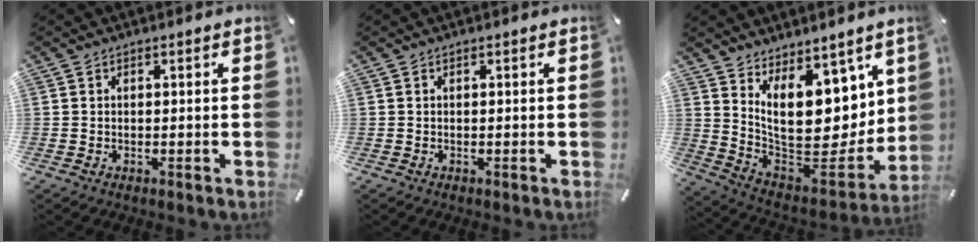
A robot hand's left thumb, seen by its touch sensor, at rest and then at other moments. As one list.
[{"total": 0.0}, {"total": 17.5, "force": [7.9, 10.7, 11.4], "torque": [-0.189, -0.094, 0.148]}]